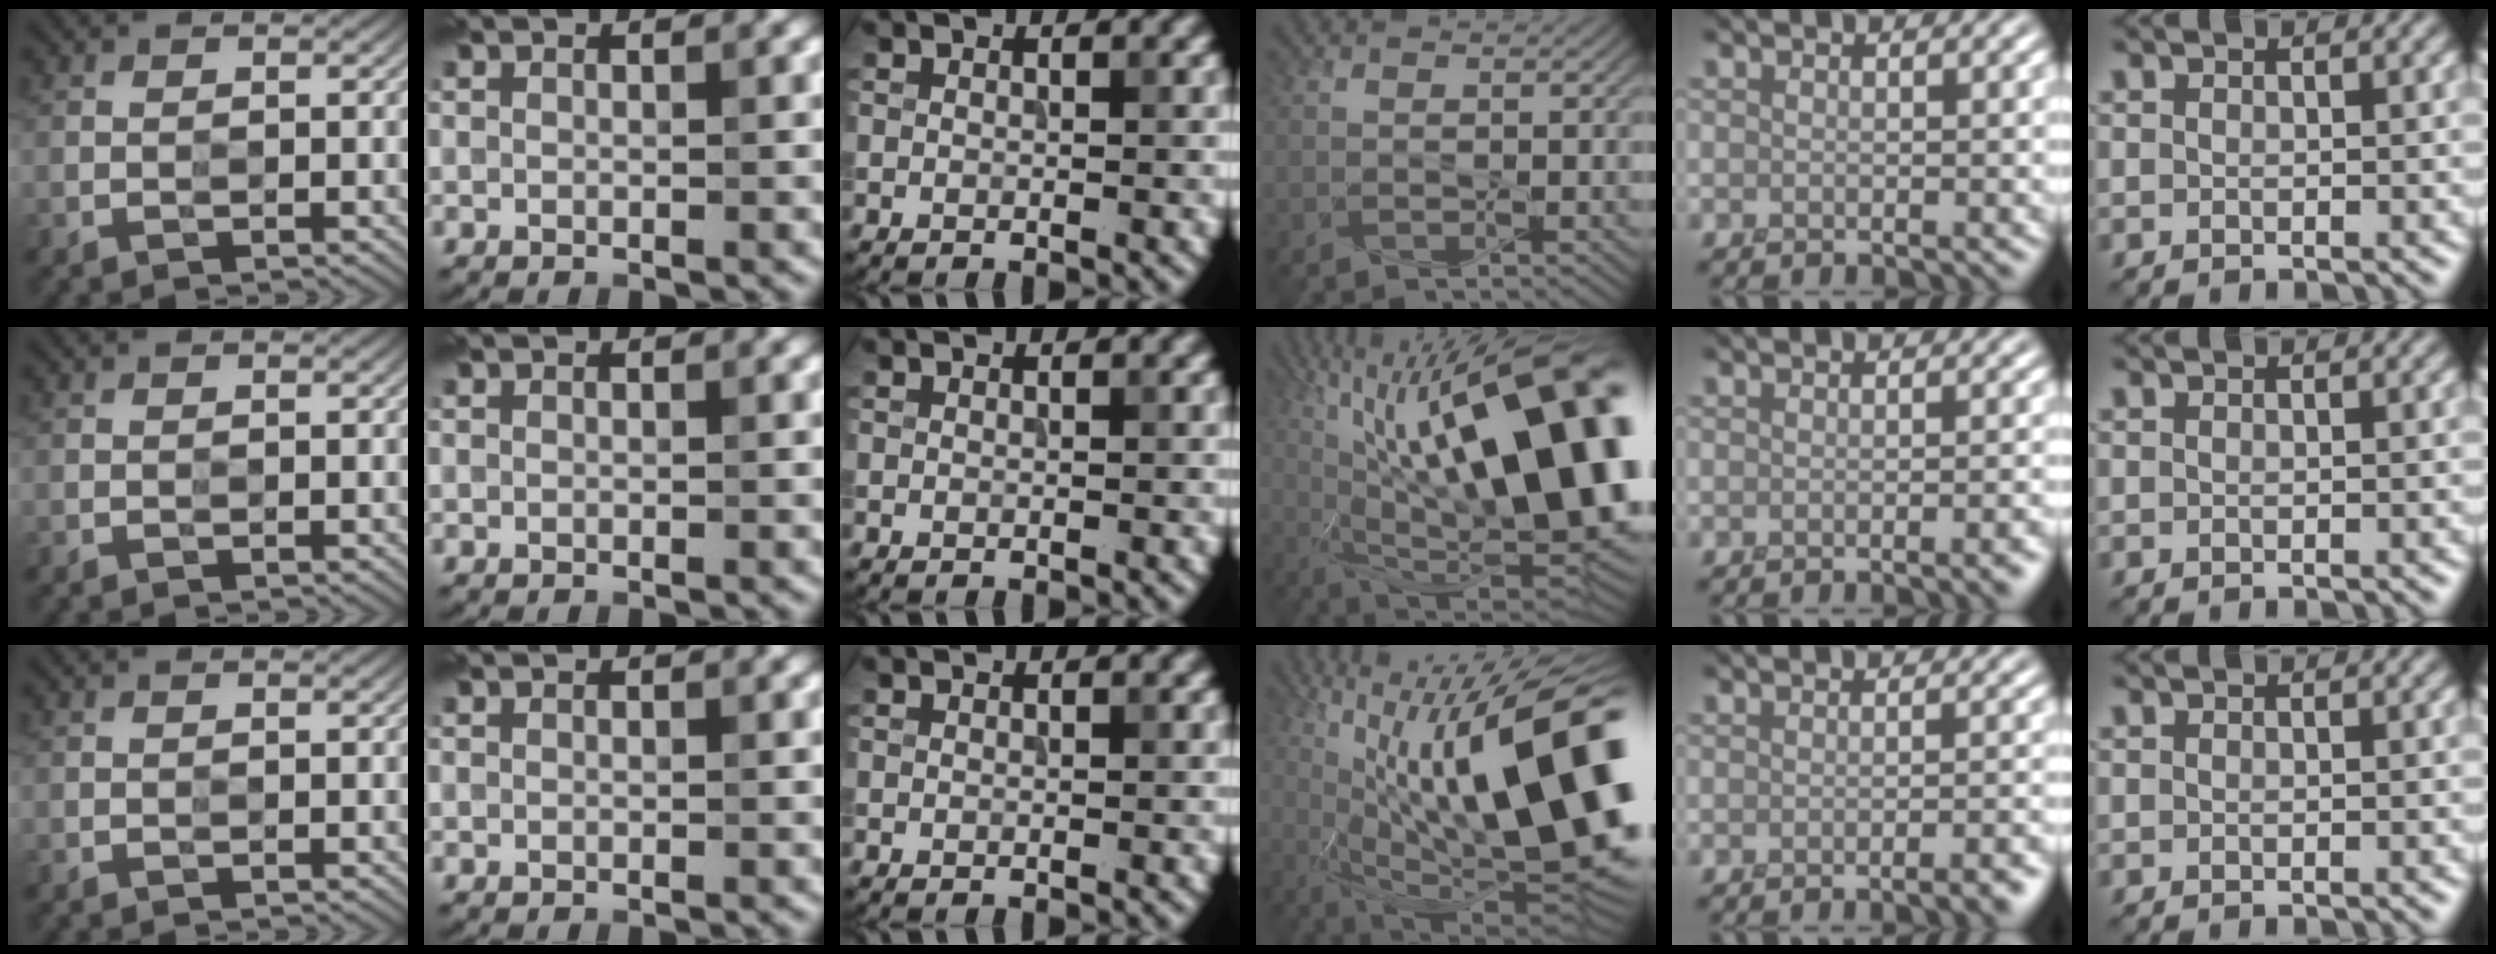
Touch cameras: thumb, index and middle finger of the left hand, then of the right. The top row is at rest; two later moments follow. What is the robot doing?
{"motion": "press", "object": "syringe"}